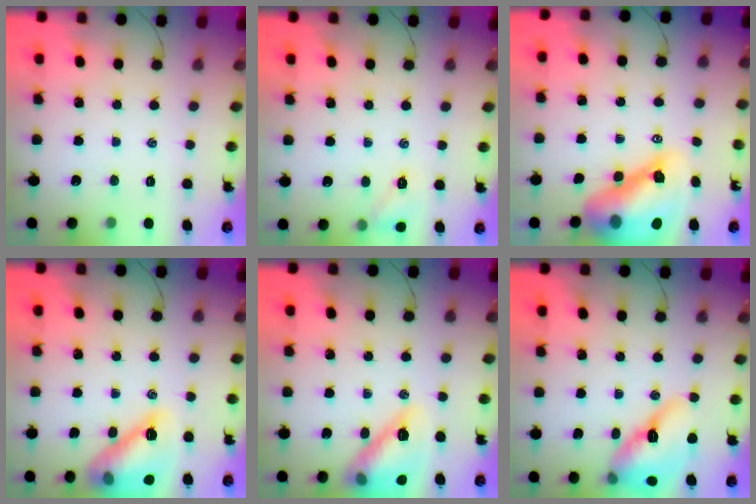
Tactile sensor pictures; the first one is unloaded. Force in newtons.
{"total": 6.5, "press": 6.2, "slide": 1.7}
{"total": 17.7, "press": 16.9, "slide": 5.0}
{"total": 14.7, "press": 14.7, "slide": 0.9}
{"total": 16.9, "press": 16.7, "slide": 2.4}
{"total": 15.5, "press": 15.0, "slide": 4.1}